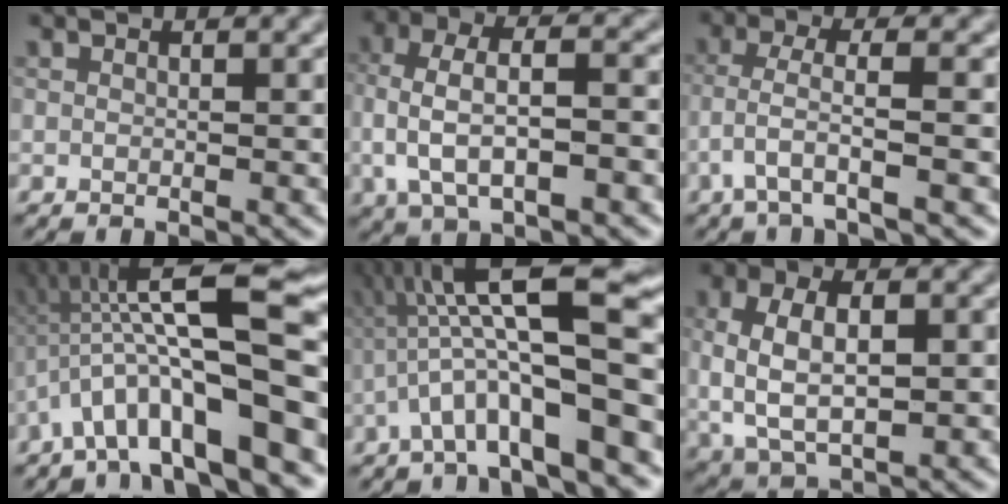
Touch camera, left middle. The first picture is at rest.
{"total": 6.5, "force": [-1.0, 3.0, 5.6], "torque": [-0.109, 0.011, -0.021]}
{"total": 3.1, "force": [-1.5, 0.4, 2.6], "torque": [-0.057, 0.005, -0.036]}
{"total": 13.9, "force": [-2.1, 3.4, 13.3], "torque": [-0.195, 0.039, -0.032]}
{"total": 12.1, "force": [-0.7, 3.0, 11.7], "torque": [-0.191, 0.035, -0.011]}
{"total": 6.9, "force": [-0.1, 4.0, 5.6], "torque": [-0.109, -0.002, 0.002]}